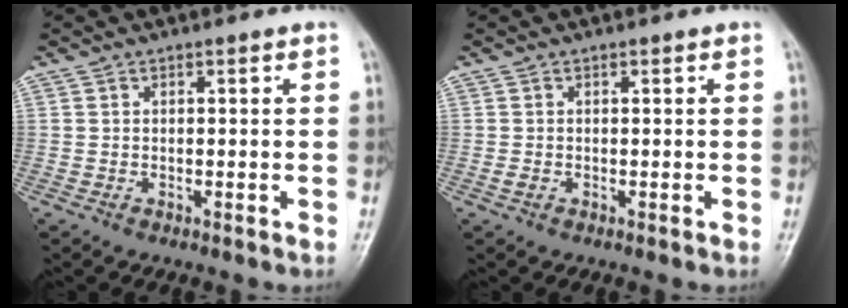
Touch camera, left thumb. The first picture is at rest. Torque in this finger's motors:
{"motor_torque": [-0.49, 0.49, 0.13, -0.11, 0.00]}